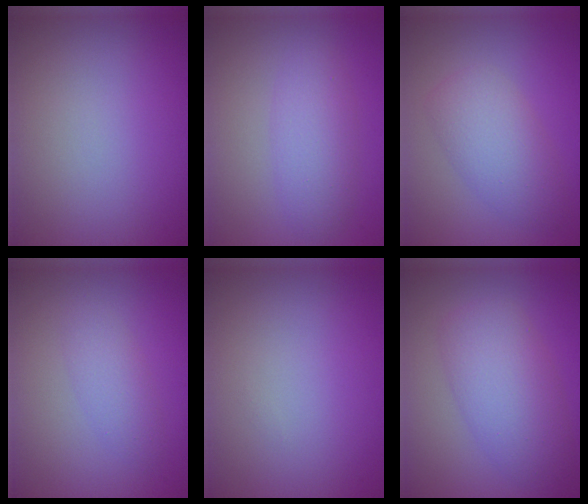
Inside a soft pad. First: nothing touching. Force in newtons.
{"total": 3.3, "press": 3.3, "slide": 0.1}
{"total": 4.3, "press": 4.3, "slide": 0.2}
{"total": 2.0, "press": 2.0, "slide": 0.1}
{"total": 0.0}
{"total": 5.7, "press": 5.7, "slide": 0.1}